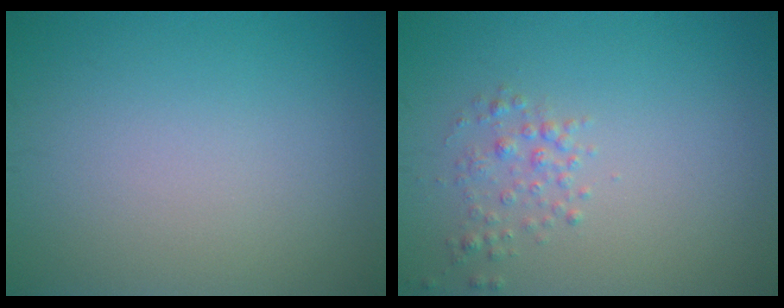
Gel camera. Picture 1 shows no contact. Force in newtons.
{"total": 1.6, "press": 1.6, "slide": 0.1}